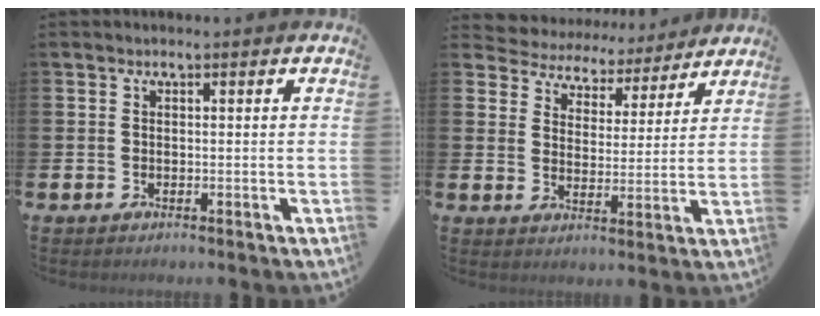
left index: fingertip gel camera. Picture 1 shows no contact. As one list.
[{"total": 5.7, "force": [5.2, 2.3, -0.3], "torque": [-0.025, -0.044, 0.090]}]